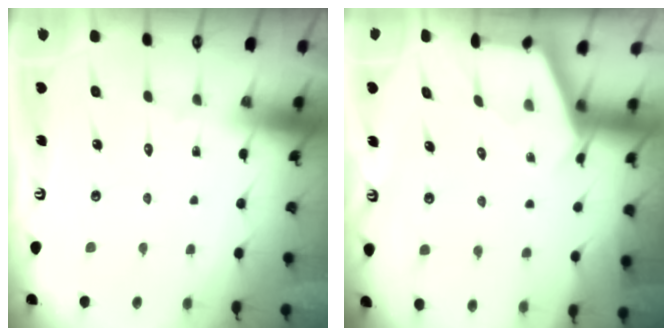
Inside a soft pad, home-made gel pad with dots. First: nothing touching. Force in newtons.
{"total": 2.5, "press": 2.5, "slide": 0.4}